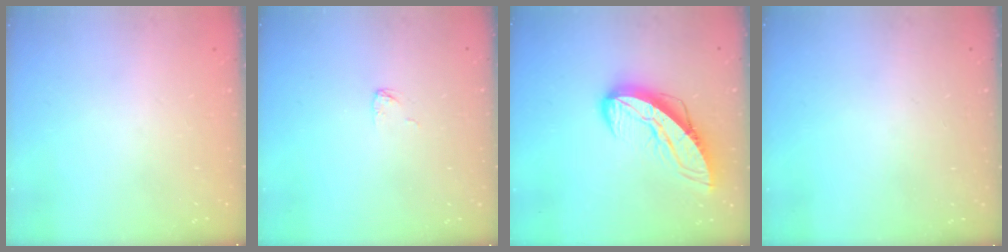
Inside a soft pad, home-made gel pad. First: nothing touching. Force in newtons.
{"total": 2.8, "press": 2.7, "slide": 0.2}
{"total": 11.6, "press": 11.6, "slide": 1.0}
{"total": 0.0}